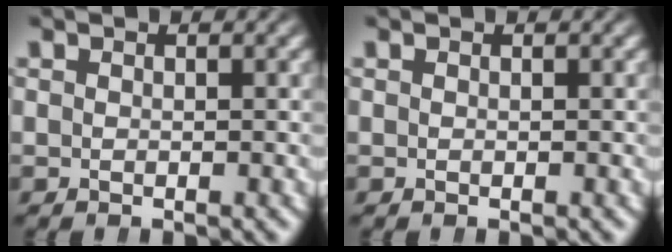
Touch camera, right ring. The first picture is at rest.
{"total": 0.0}